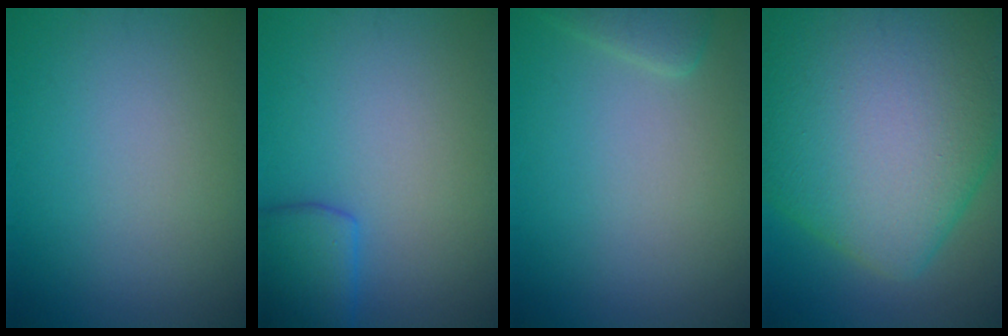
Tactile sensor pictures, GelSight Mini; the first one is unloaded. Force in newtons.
{"total": 3.6, "press": 3.6, "slide": 0.1}
{"total": 1.9, "press": 1.8, "slide": 0.2}
{"total": 16.8, "press": 16.8, "slide": 0.5}